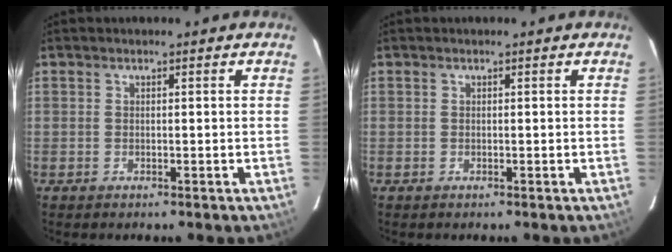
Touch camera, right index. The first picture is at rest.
{"total": 0.0}